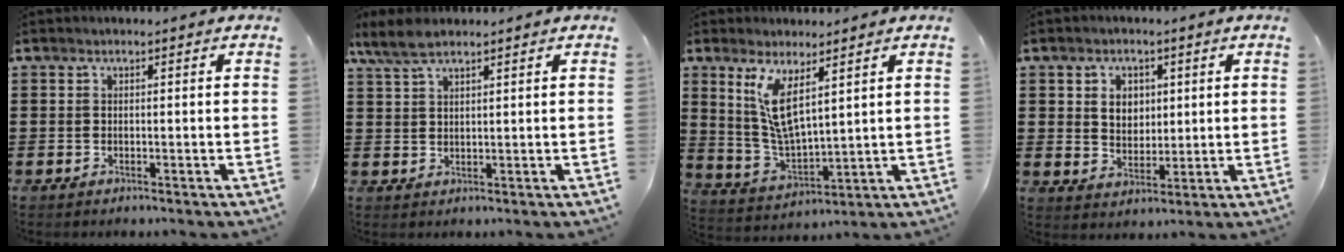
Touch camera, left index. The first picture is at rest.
{"total": 4.2, "force": [3.0, 1.2, 2.7], "torque": [-0.068, 0.000, 0.054]}
{"total": 8.2, "force": [4.1, 2.7, 6.5], "torque": [-0.150, -0.015, 0.072]}
{"total": 4.0, "force": [1.3, 3.2, 1.9], "torque": [-0.044, 0.008, 0.019]}